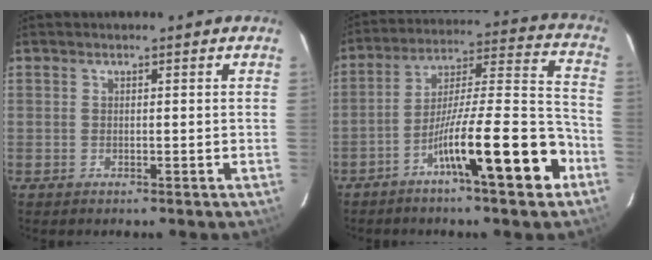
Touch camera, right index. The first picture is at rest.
{"total": 16.4, "force": [-8.2, 1.1, 14.2], "torque": [-0.229, 0.005, -0.133]}